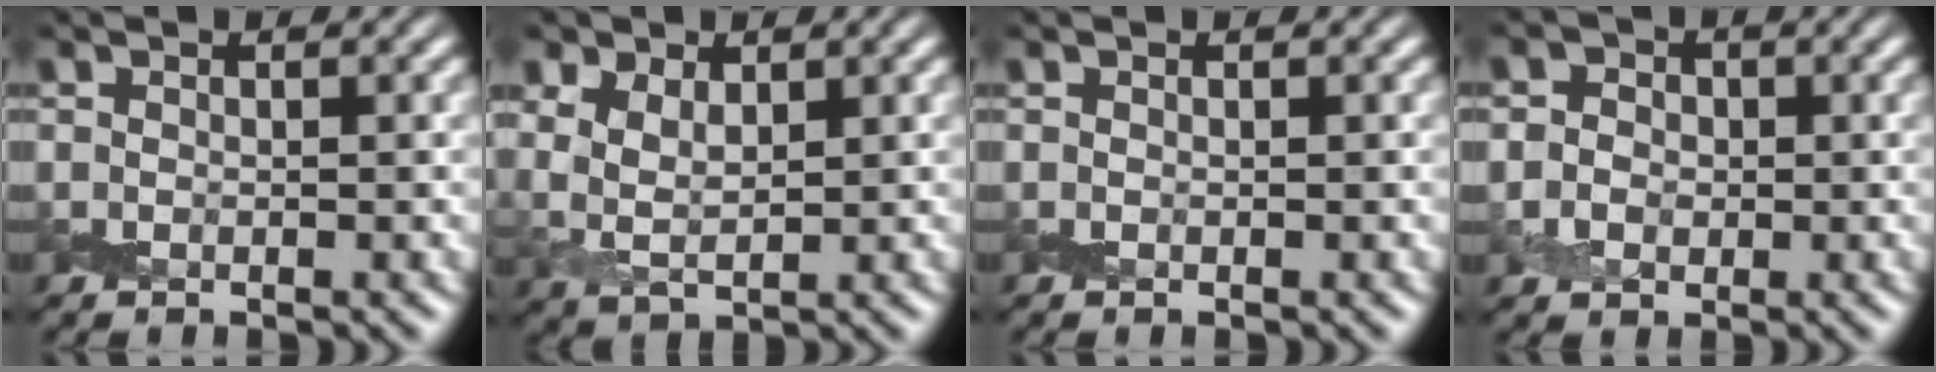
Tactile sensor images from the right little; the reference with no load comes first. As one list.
[{"total": 3.7, "force": [1.5, 2.4, 2.4], "torque": [-0.056, -0.008, 0.034]}, {"total": 0.0}, {"total": 3.9, "force": [0.4, 3.4, 1.7], "torque": [-0.009, 0.017, -0.015]}]